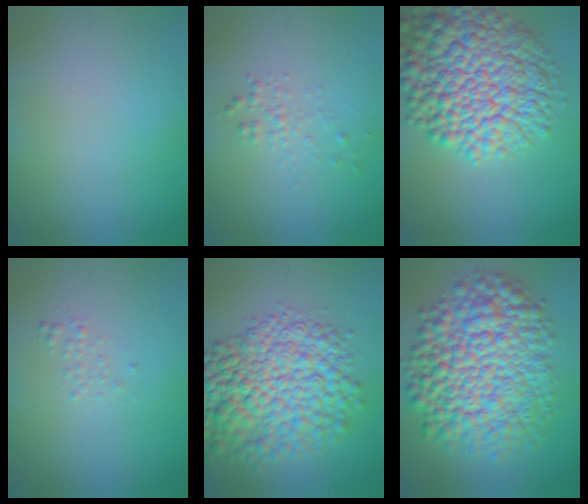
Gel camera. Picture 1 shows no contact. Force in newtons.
{"total": 1.4, "press": 1.4, "slide": 0.0}
{"total": 12.2, "press": 12.2, "slide": 0.4}
{"total": 0.7, "press": 0.7, "slide": 0.1}
{"total": 10.9, "press": 10.9, "slide": 0.2}
{"total": 12.8, "press": 12.8, "slide": 0.3}